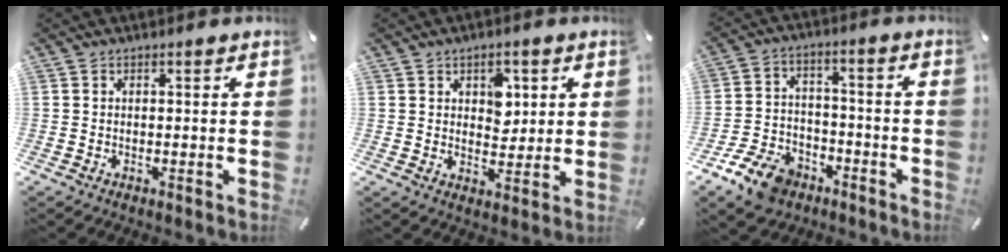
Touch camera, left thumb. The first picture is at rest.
{"total": 5.9, "force": [2.2, 4.5, 3.1], "torque": [-0.025, -0.007, 0.028]}
{"total": 11.3, "force": [-7.4, 7.0, 4.7], "torque": [-0.083, 0.057, -0.132]}